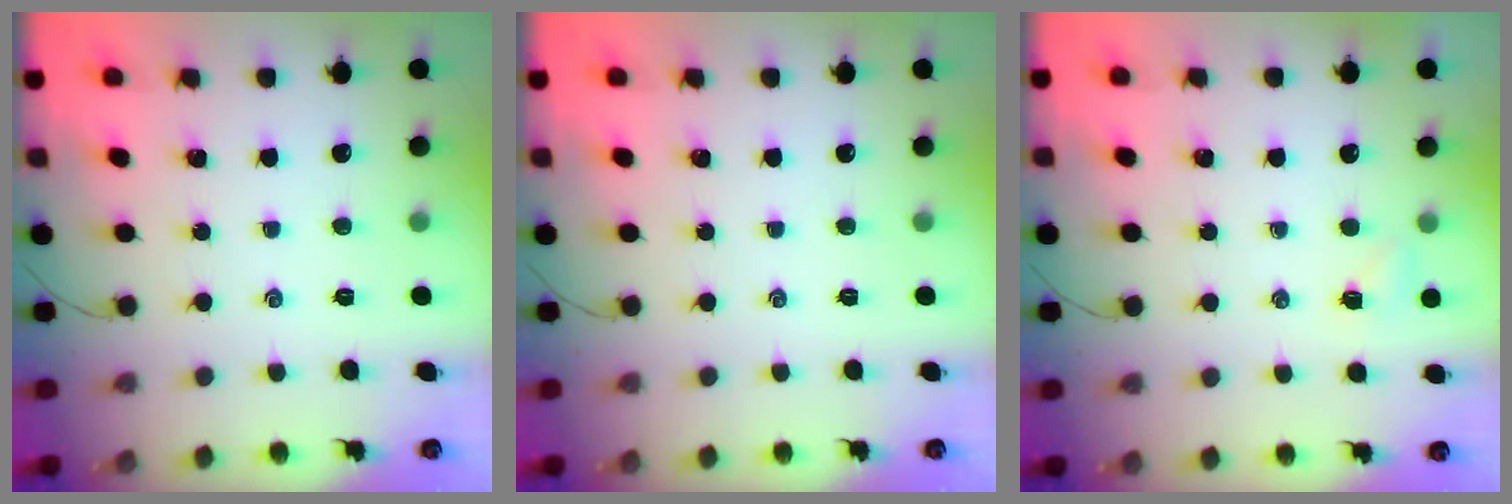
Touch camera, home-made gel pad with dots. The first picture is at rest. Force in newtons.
{"total": 0.0}
{"total": 3.2, "press": 3.0, "slide": 1.0}